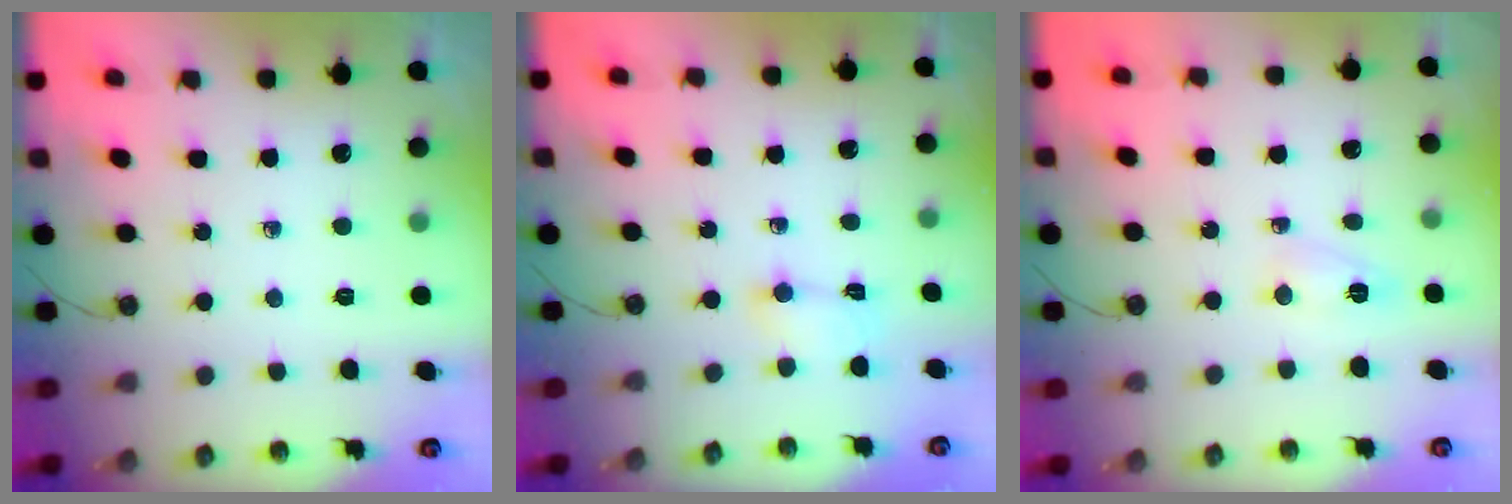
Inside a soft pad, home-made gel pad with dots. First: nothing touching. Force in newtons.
{"total": 3.5, "press": 3.4, "slide": 0.8}
{"total": 3.2, "press": 3.2, "slide": 0.7}